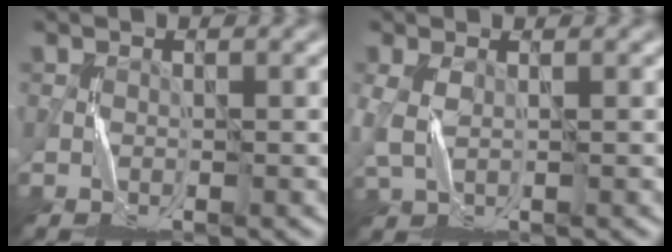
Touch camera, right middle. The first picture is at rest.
{"total": 1.9, "force": [0.3, 0.8, 1.7], "torque": [-0.057, 0.002, 0.008]}